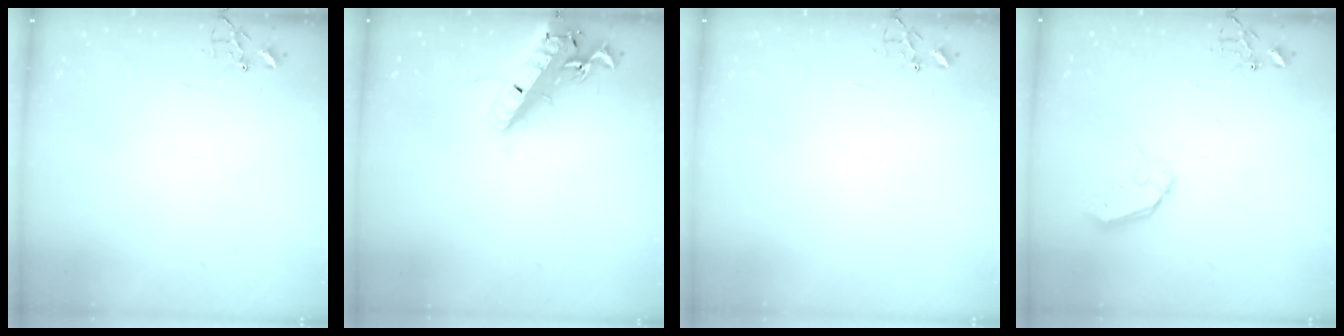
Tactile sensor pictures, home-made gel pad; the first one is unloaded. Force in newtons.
{"total": 20.0, "press": 19.7, "slide": 4.0}
{"total": 0.0}
{"total": 9.2, "press": 9.1, "slide": 0.9}